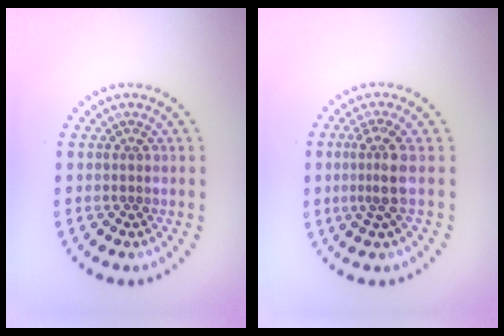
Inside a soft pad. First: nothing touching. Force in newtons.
{"total": 2.6, "press": 1.9, "slide": 1.7}